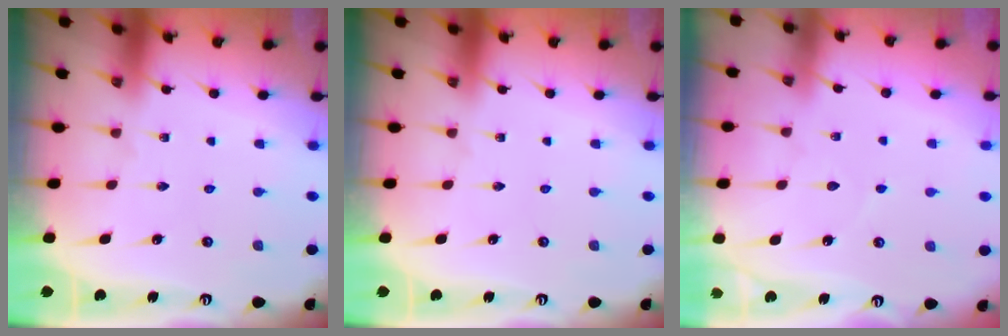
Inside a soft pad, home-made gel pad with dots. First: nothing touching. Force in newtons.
{"total": 0.0}
{"total": 4.6, "press": 4.6, "slide": 0.6}